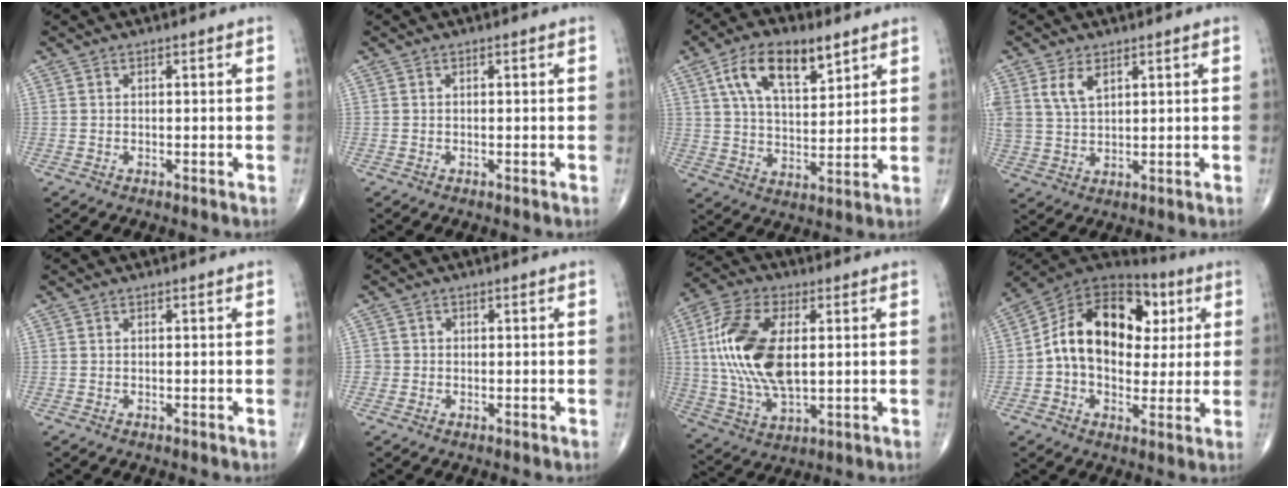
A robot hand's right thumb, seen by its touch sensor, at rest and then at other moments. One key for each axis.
{"total": 0.0}
{"total": 13.8, "fx": 6.8, "fy": 6.5, "fz": 10.0, "tx": -0.154, "ty": -0.018, "tz": 0.124}
{"total": 5.7, "fx": 2.8, "fy": 3.2, "fz": 3.8, "tx": -0.071, "ty": -0.008, "tz": 0.062}
{"total": 0.0}
{"total": 1.4, "fx": -0.3, "fy": 1.3, "fz": 0.0, "tx": 0.011, "ty": 0.007, "tz": -0.008}
{"total": 18.0, "fx": 2.3, "fy": 9.2, "fz": 15.3, "tx": -0.316, "ty": -0.002, "tz": 0.043}
{"total": 20.1, "fx": 2.7, "fy": 13.8, "fz": 14.3, "tx": -0.203, "ty": 0.027, "tz": 0.038}